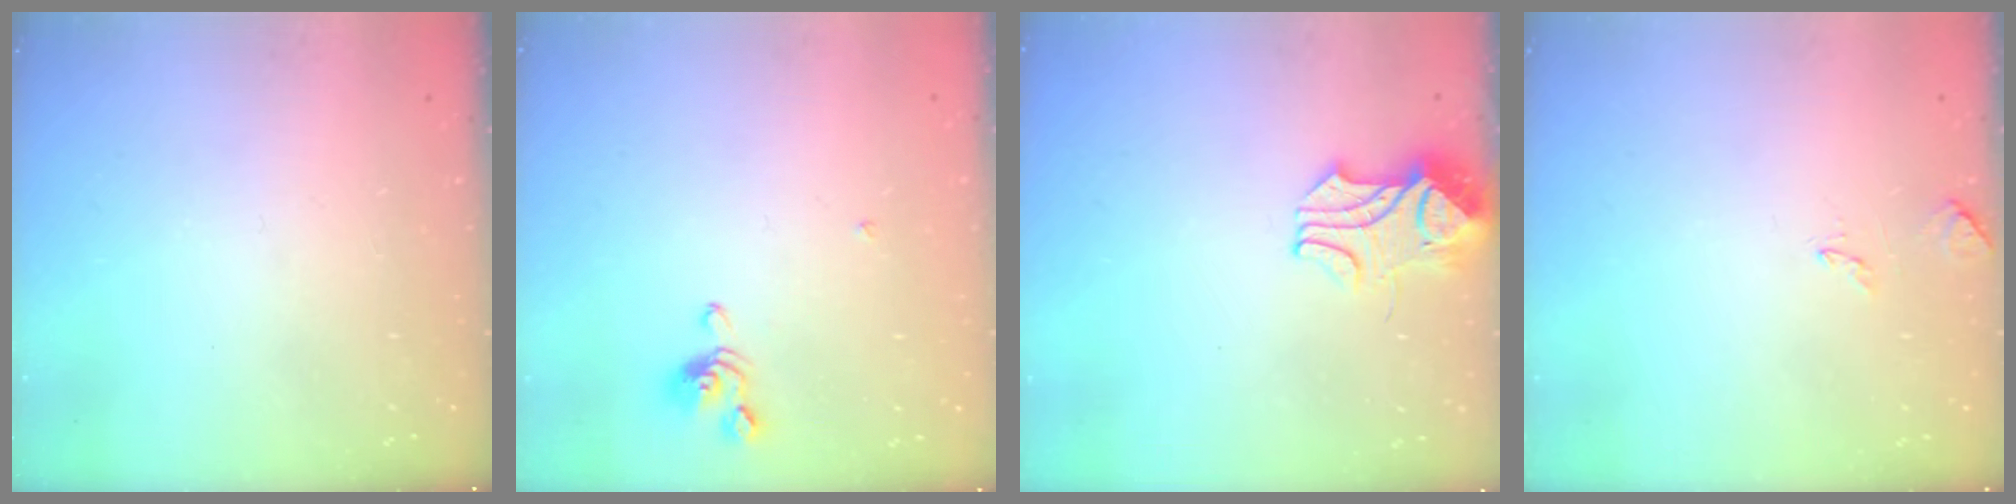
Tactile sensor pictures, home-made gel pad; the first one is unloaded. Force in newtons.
{"total": 2.1, "press": 2.1, "slide": 0.3}
{"total": 2.4, "press": 2.3, "slide": 0.9}
{"total": 4.9, "press": 4.8, "slide": 0.8}